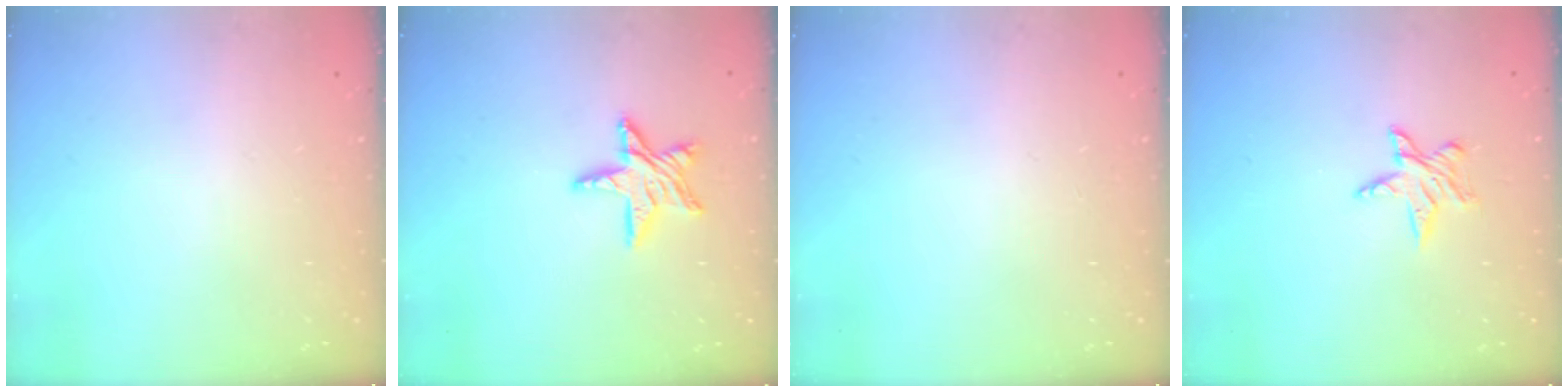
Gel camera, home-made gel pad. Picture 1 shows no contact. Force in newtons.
{"total": 10.4, "press": 10.4, "slide": 0.8}
{"total": 0.0}
{"total": 5.6, "press": 5.6, "slide": 0.4}